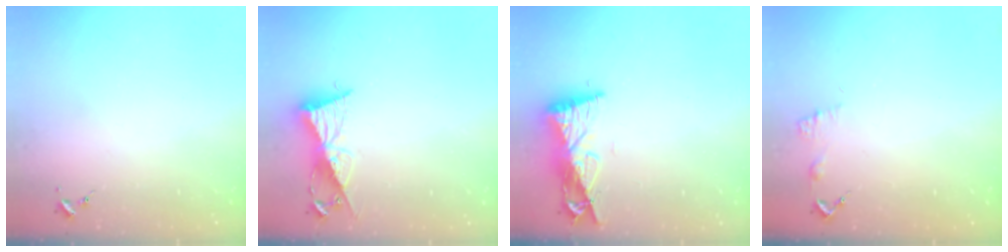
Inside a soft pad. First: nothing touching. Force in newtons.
{"total": 9.6, "press": 9.5, "slide": 0.6}
{"total": 9.9, "press": 9.8, "slide": 1.0}
{"total": 6.7, "press": 6.7, "slide": 0.5}